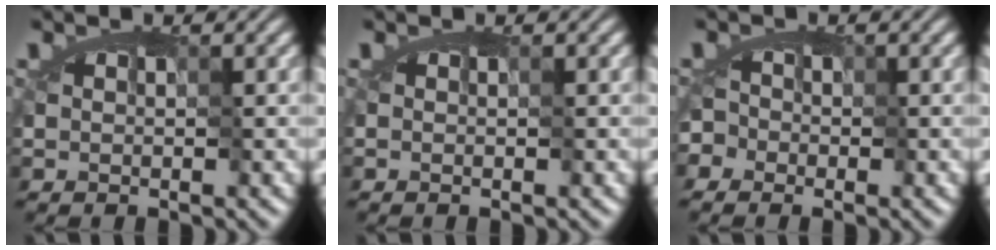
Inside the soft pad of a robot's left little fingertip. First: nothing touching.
{"total": 0.0}
{"total": 3.6, "force": [-0.1, 2.9, 2.0], "torque": [-0.025, 0.020, -0.017]}